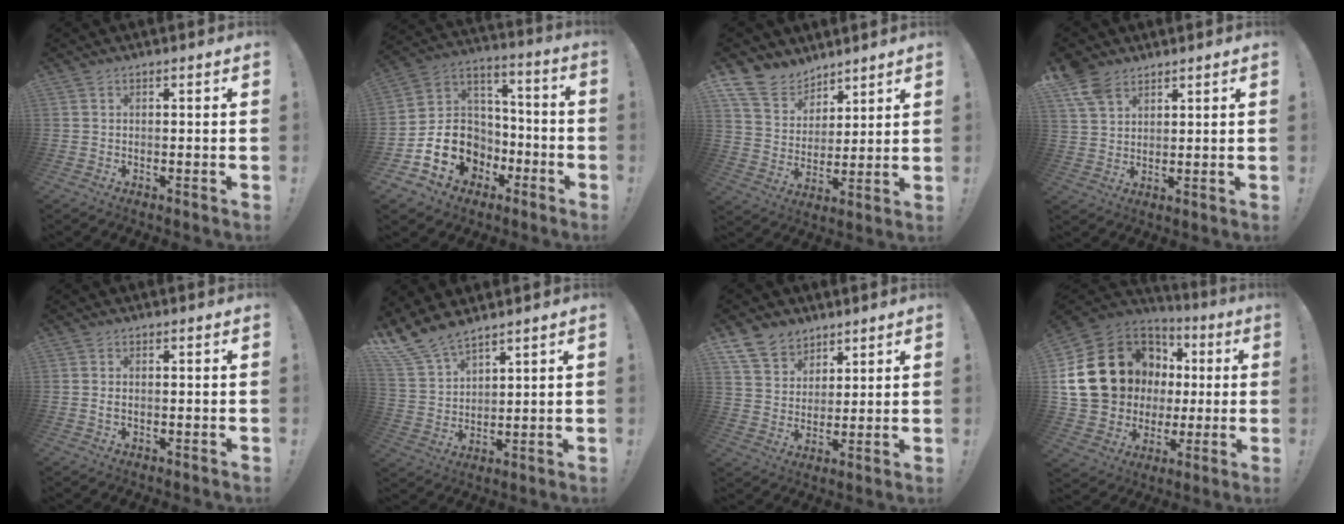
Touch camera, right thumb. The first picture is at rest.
{"total": 16.6, "force": [-6.0, 13.5, 7.5], "torque": [-0.116, 0.031, -0.085]}
{"total": 11.9, "force": [9.2, 7.1, 2.5], "torque": [-0.064, -0.071, 0.182]}
{"total": 7.7, "force": [5.5, 4.3, 3.1], "torque": [-0.055, -0.027, 0.106]}
{"total": 1.2, "force": [0.2, 0.6, 1.0], "torque": [-0.013, -0.002, 0.001]}
{"total": 10.4, "force": [9.0, 4.0, 3.3], "torque": [-0.087, -0.054, 0.177]}
{"total": 10.1, "force": [7.3, 6.6, 2.2], "torque": [-0.047, -0.050, 0.146]}
{"total": 23.4, "force": [6.2, 18.8, 12.4], "torque": [-0.212, -0.021, 0.159]}